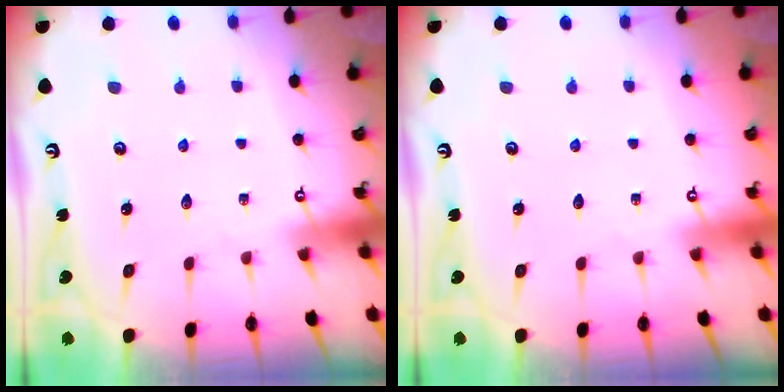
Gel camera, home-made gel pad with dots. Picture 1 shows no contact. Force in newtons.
{"total": 0.0}